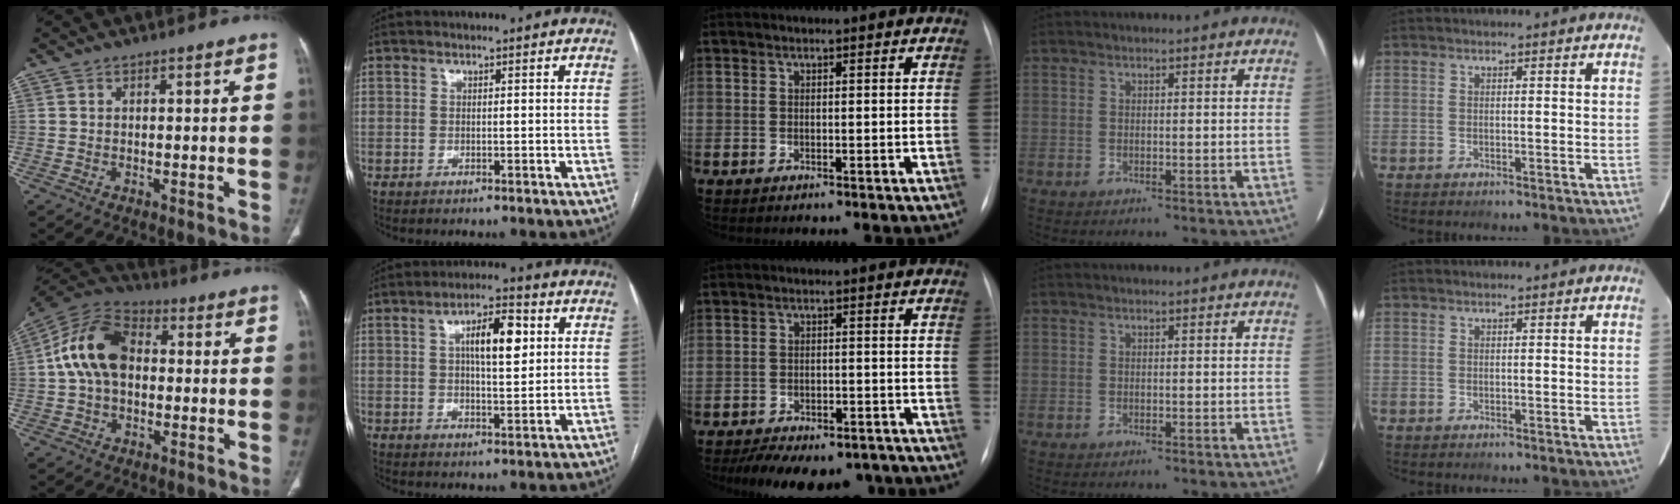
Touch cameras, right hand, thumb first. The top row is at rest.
{"thumb": {"total": 13.7, "force": [0.9, 9.2, 10.1], "torque": [-0.185, 0.032, 0.004]}, "index": {"total": 8.2, "force": [2.2, 2.5, 7.4], "torque": [-0.123, 0.015, 0.035]}, "middle": {"total": 13.5, "force": [-10.5, 6.3, 5.6], "torque": [-0.092, 0.008, -0.137]}}